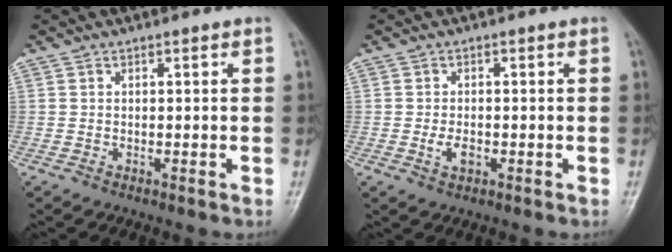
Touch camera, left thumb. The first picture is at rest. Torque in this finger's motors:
{"motor_torque": [-0.17, 0.25, 0.25, 0.08, 0.01]}